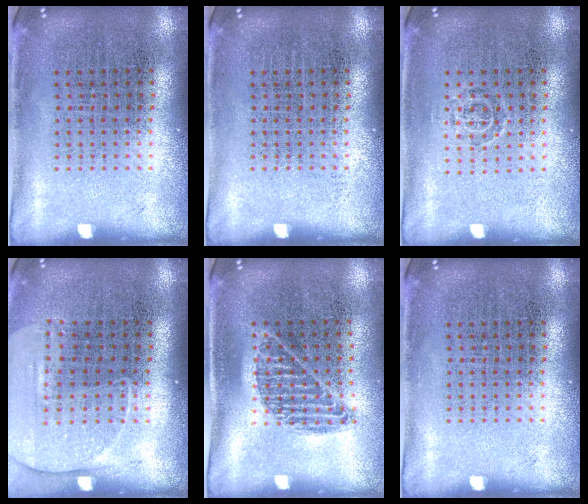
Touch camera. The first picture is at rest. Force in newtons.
{"total": 0.0}
{"total": 0.7, "press": 0.5, "slide": 0.5}
{"total": 1.4, "press": 1.3, "slide": 0.4}
{"total": 0.9, "press": 0.8, "slide": 0.4}
{"total": 0.0}